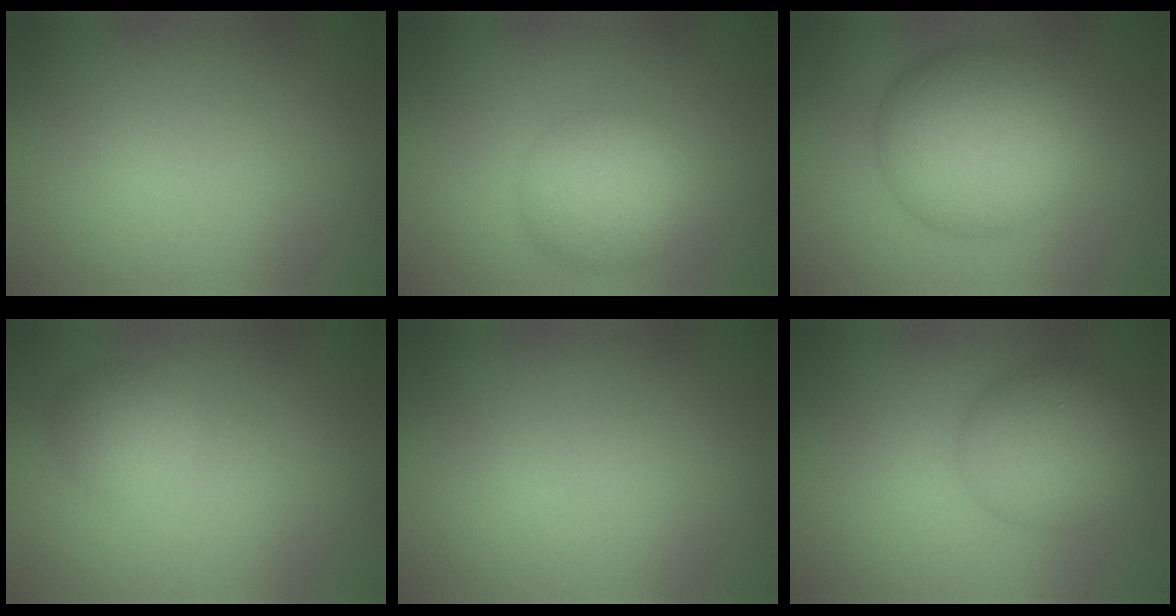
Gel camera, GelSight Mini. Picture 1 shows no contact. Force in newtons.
{"total": 5.2, "press": 5.2, "slide": 0.3}
{"total": 10.2, "press": 10.2, "slide": 0.1}
{"total": 2.6, "press": 2.6, "slide": 0.1}
{"total": 0.0}
{"total": 5.9, "press": 5.8, "slide": 0.2}